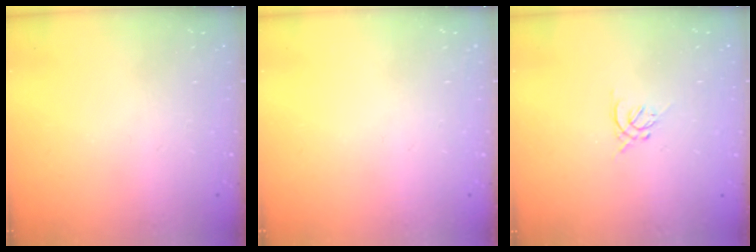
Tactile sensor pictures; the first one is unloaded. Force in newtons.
{"total": 0.0}
{"total": 1.3, "press": 1.2, "slide": 0.5}